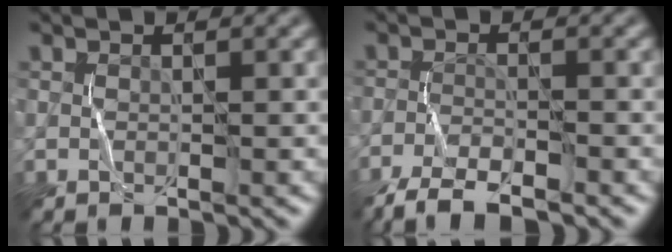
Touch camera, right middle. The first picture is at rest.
{"total": 4.7, "force": [-4.1, 0.8, 2.2], "torque": [-0.039, -0.011, -0.080]}